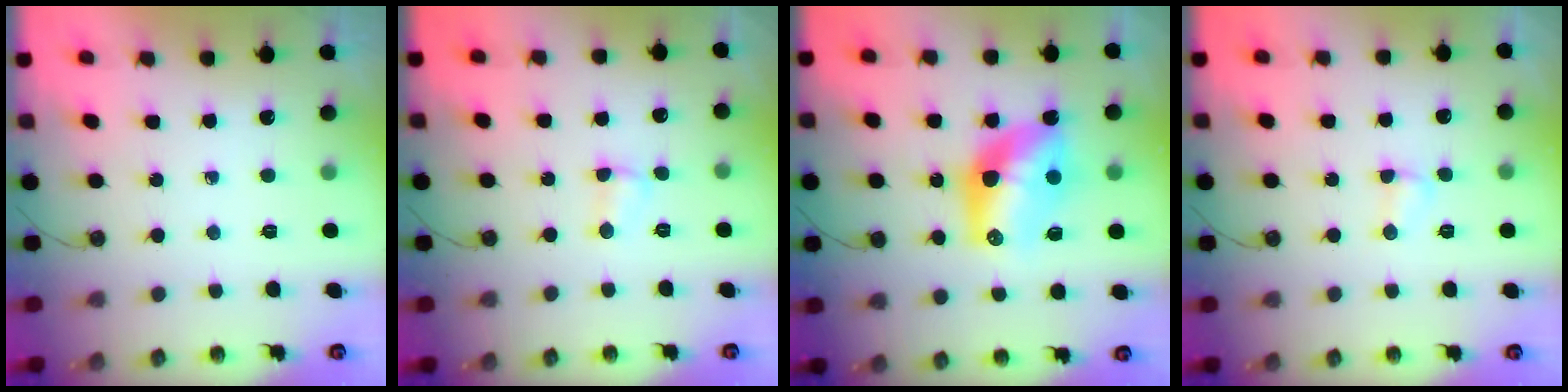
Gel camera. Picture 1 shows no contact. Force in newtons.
{"total": 4.1, "press": 3.6, "slide": 2.0}
{"total": 12.9, "press": 12.9, "slide": 1.1}
{"total": 2.7, "press": 2.7, "slide": 0.4}